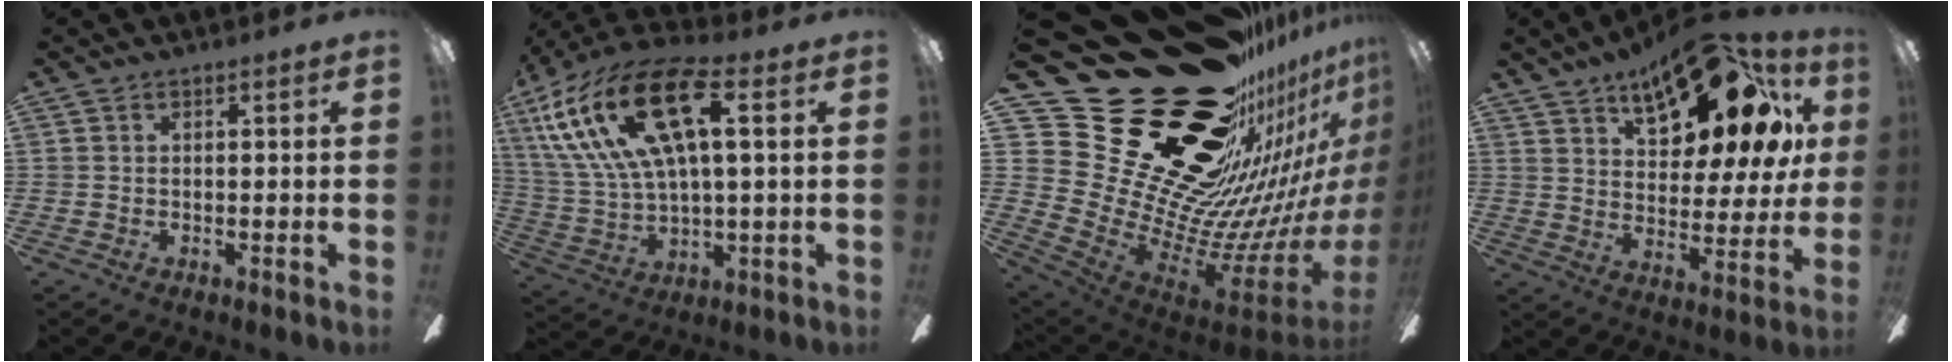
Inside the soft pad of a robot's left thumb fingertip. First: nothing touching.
{"total": 23.3, "force": [9.1, 10.1, 18.9], "torque": [-0.387, -0.013, 0.156]}
{"total": 45.2, "force": [27.2, 22.6, 28.1], "torque": [-0.328, -0.268, 0.600]}
{"total": 22.7, "force": [14.1, 9.5, 15.0], "torque": [-0.207, -0.080, 0.229]}